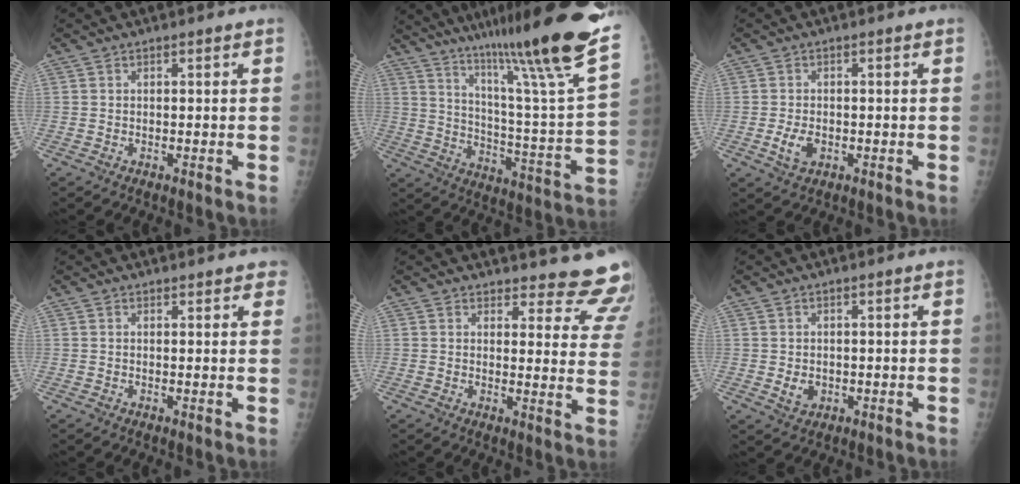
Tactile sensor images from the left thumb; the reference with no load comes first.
{"total": 30.3, "force": [20.7, 2.2, 22.1], "torque": [-0.318, -0.091, 0.310]}
{"total": 3.6, "force": [-0.8, 2.3, 2.6], "torque": [-0.048, -0.003, -0.010]}
{"total": 3.0, "force": [2.6, 1.3, 1.0], "torque": [0.019, -0.004, 0.022]}
{"total": 15.3, "force": [14.7, 3.8, 1.8], "torque": [0.038, -0.134, 0.137]}
{"total": 2.7, "force": [0.0, 2.2, 1.6], "torque": [-0.018, -0.003, 0.008]}